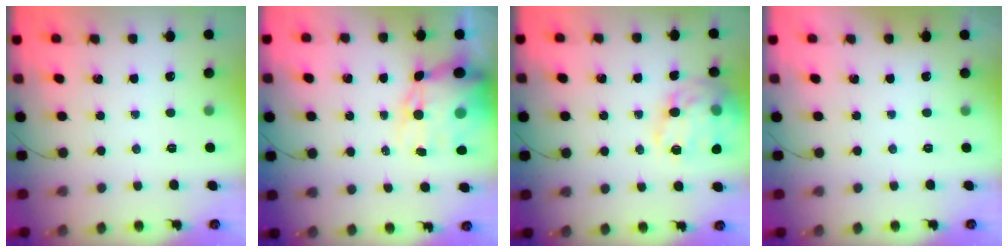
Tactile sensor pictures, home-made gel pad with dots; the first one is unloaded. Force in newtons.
{"total": 14.3, "press": 14.0, "slide": 3.1}
{"total": 19.7, "press": 19.6, "slide": 2.1}
{"total": 1.9, "press": 1.9, "slide": 0.3}